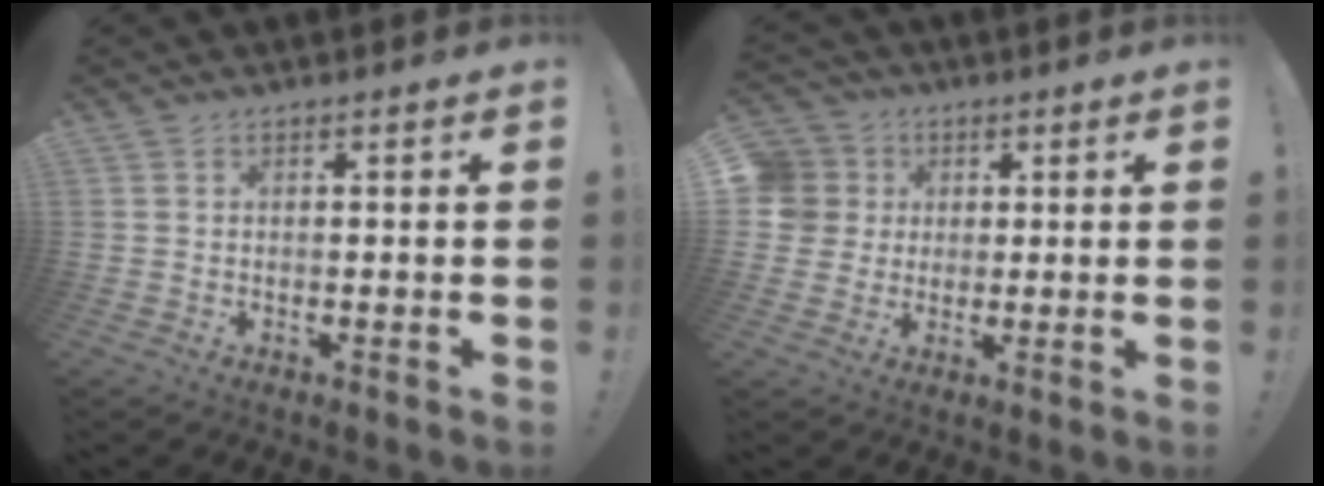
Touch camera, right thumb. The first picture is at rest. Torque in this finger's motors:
{"motor_torque": [0.04, 0.08, -0.15, 0.12, 0.10]}